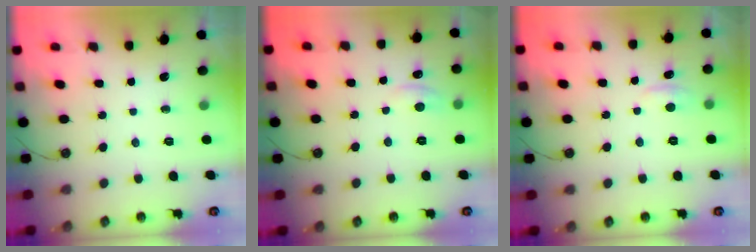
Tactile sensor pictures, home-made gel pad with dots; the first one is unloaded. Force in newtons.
{"total": 0.7, "press": 0.5, "slide": 0.6}
{"total": 1.0, "press": 0.7, "slide": 0.8}